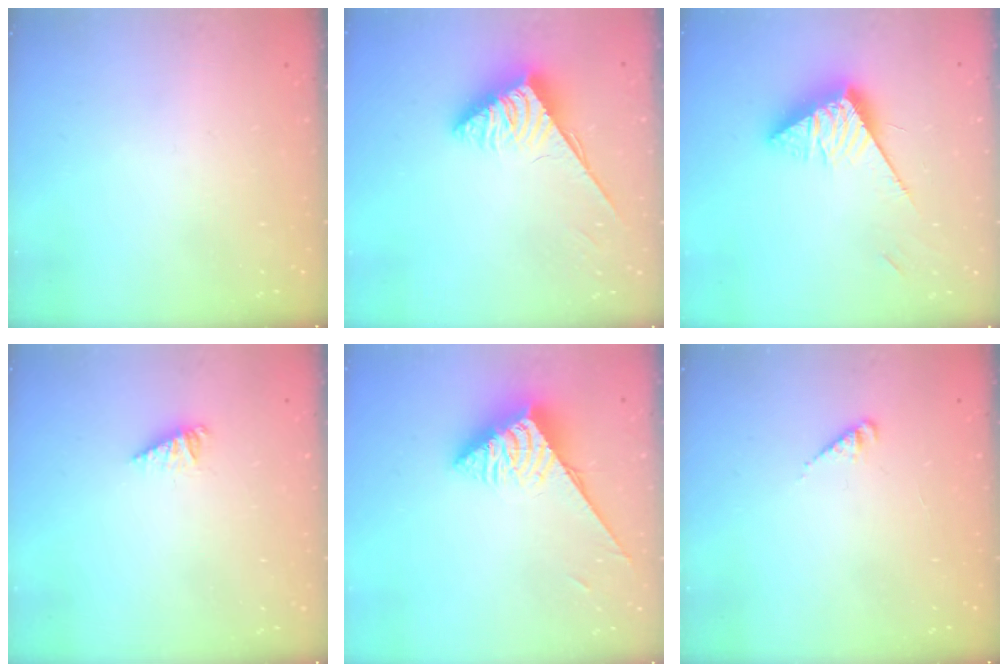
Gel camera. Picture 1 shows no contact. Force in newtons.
{"total": 3.8, "press": 3.7, "slide": 0.5}
{"total": 12.1, "press": 12.1, "slide": 0.3}
{"total": 1.7, "press": 1.7, "slide": 0.2}
{"total": 4.4, "press": 4.4, "slide": 0.5}
{"total": 2.0, "press": 1.9, "slide": 0.3}